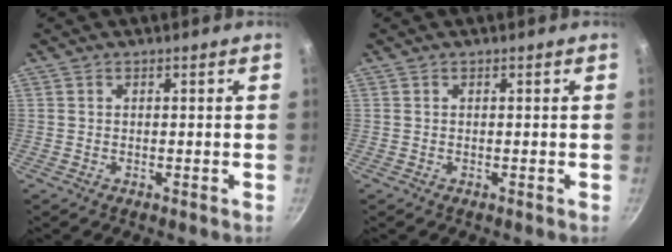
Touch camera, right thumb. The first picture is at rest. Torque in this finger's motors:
{"motor_torque": [0.04, 0.44, -0.37, -0.26, -0.02]}